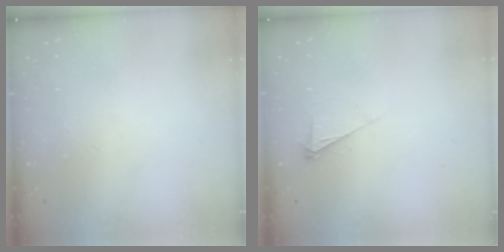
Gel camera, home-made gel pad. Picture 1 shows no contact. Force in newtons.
{"total": 4.5, "press": 4.5, "slide": 0.6}